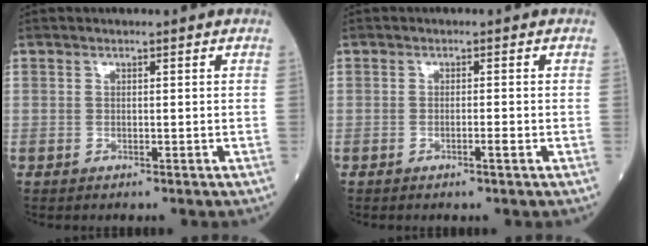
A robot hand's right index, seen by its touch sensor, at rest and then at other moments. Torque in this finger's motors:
{"motor_torque": [-0.11, -0.07, -0.04, -0.01]}